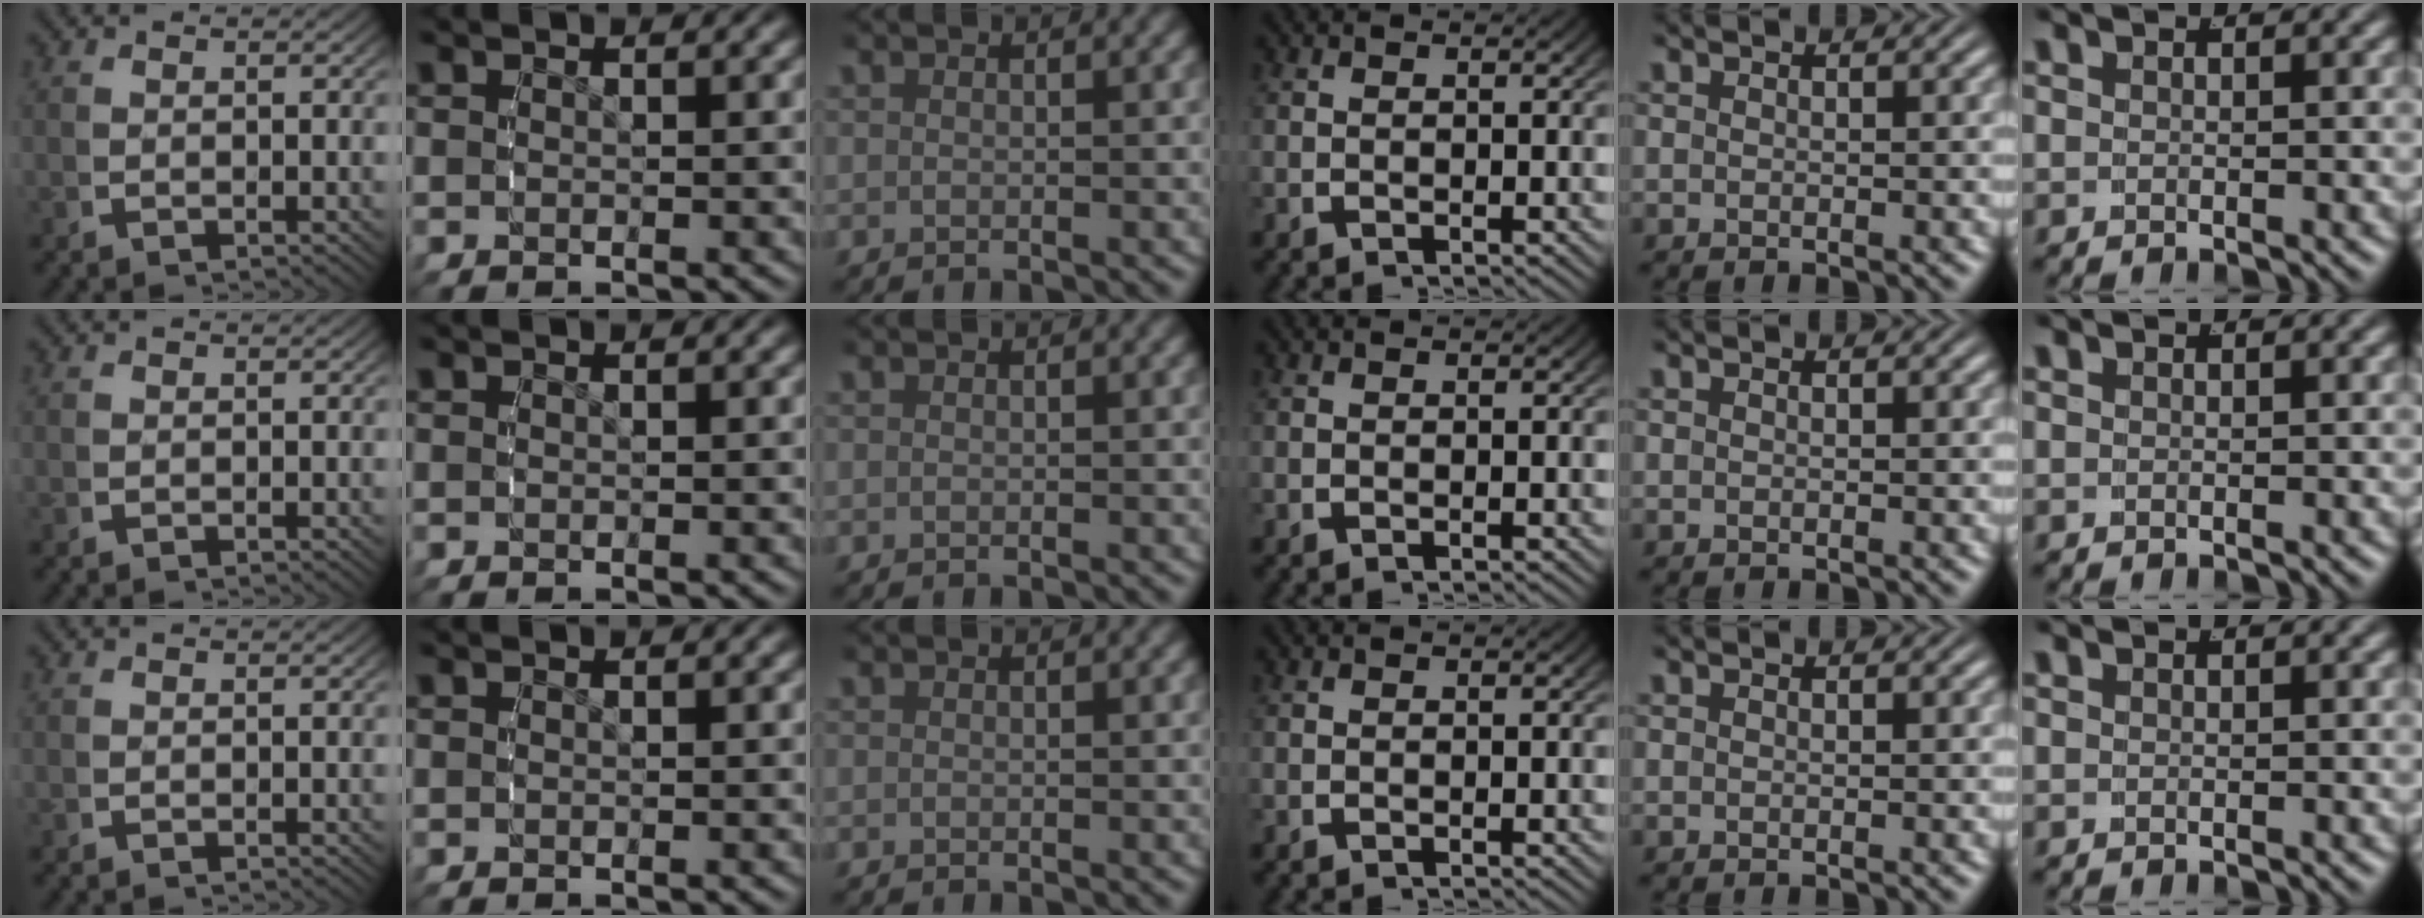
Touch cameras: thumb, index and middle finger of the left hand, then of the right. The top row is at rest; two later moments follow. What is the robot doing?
{"motion": "reach", "object": "toothpaste"}